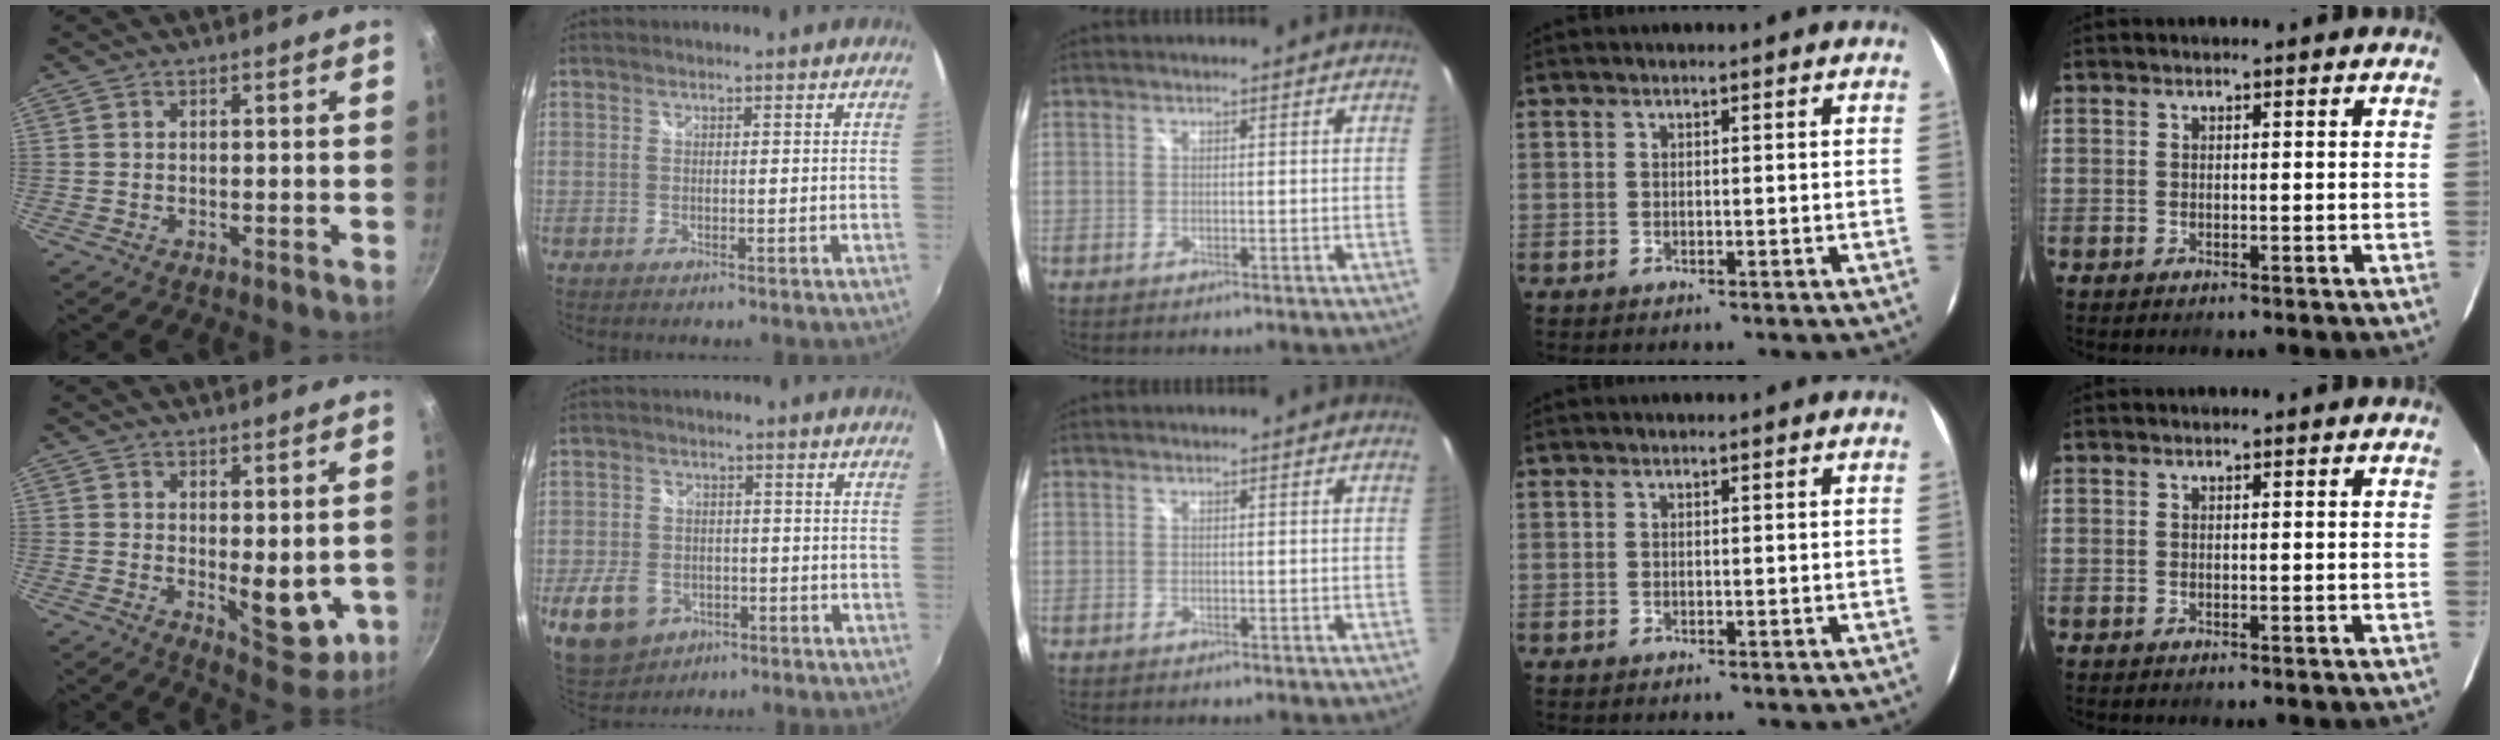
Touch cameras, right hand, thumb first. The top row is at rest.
{"thumb": {"total": 8.8, "force": [0.2, 3.9, 7.9], "torque": [-0.085, -0.018, 0.016]}, "index": {"total": 10.8, "force": [-4.6, 8.2, 5.2], "torque": [-0.143, 0.001, -0.065]}}